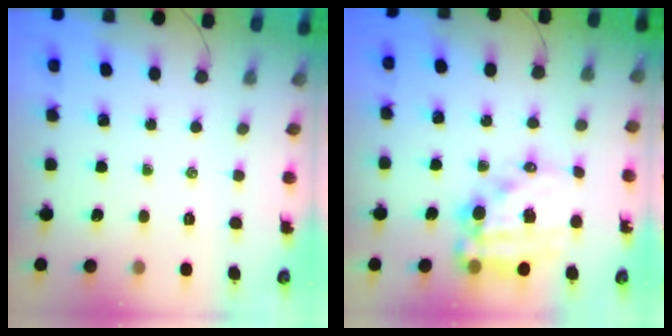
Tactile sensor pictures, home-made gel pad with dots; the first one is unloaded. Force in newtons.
{"total": 15.7, "press": 15.3, "slide": 3.6}